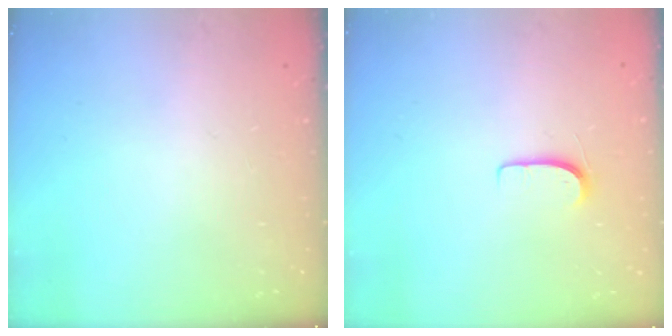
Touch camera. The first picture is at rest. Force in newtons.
{"total": 5.2, "press": 5.2, "slide": 0.5}